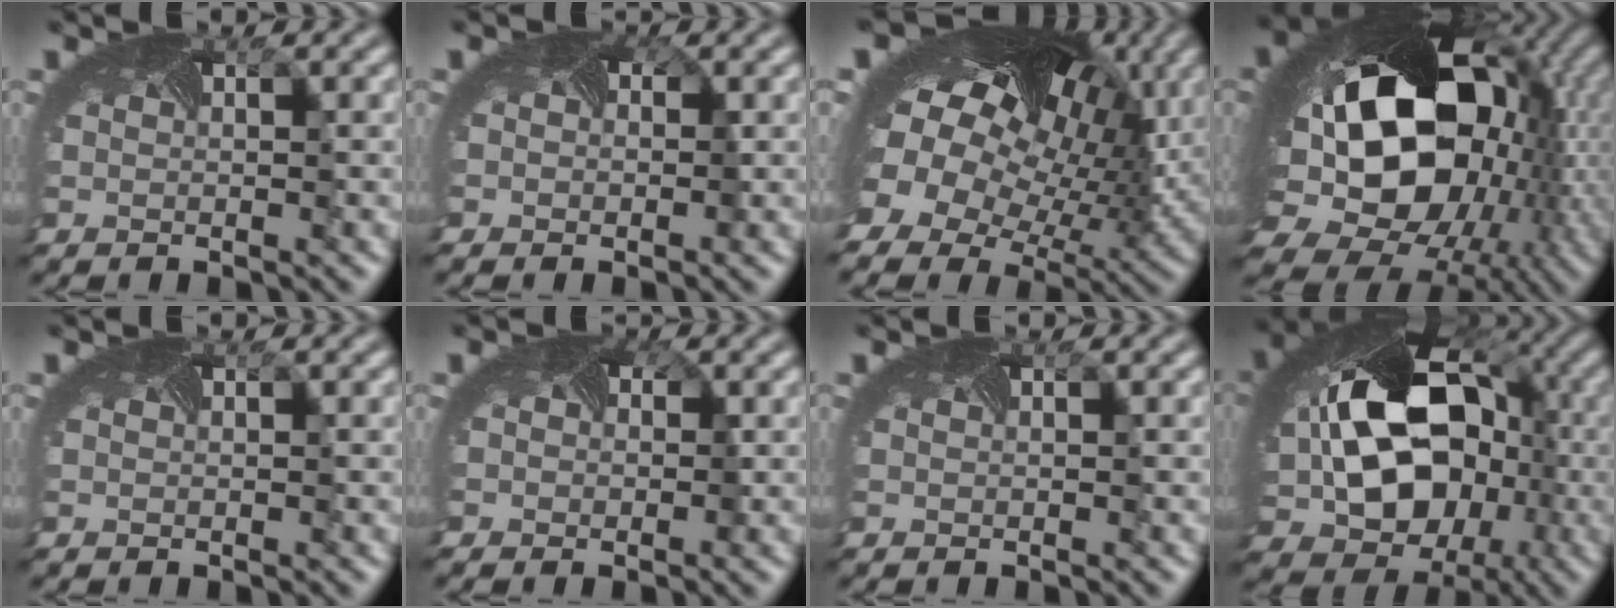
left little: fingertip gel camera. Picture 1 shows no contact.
{"total": 1.2, "force": [0.3, 0.8, 0.8], "torque": [-0.030, -0.003, 0.011]}
{"total": 16.8, "force": [3.2, 11.2, 12.1], "torque": [-0.245, 0.004, 0.069]}
{"total": 19.8, "force": [-0.2, 14.9, 13.0], "torque": [-0.242, -0.054, 0.023]}
{"total": 0.0}
{"total": 1.6, "force": [0.4, 1.2, 1.0], "torque": [-0.034, -0.003, 0.014]}
{"total": 0.0}
{"total": 14.4, "force": [-0.5, 11.4, 8.8], "torque": [-0.141, -0.020, 0.014]}